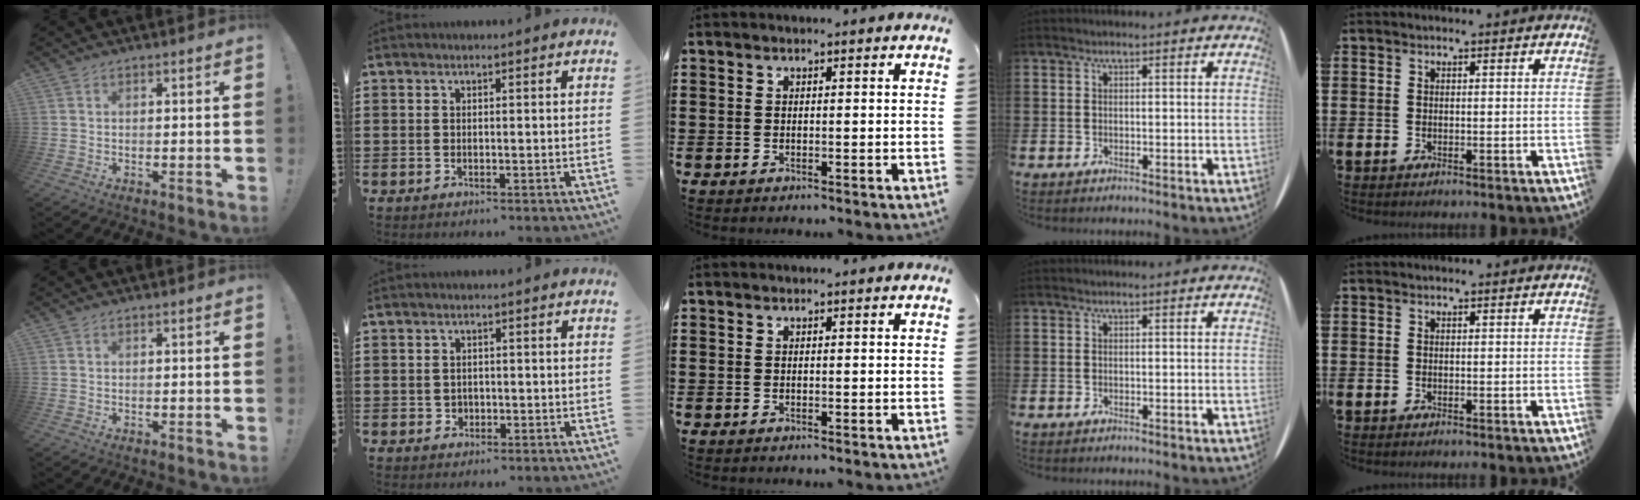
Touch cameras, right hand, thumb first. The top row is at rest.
{"index": {"total": 1.1, "force": [-0.1, 1.1, 0.2], "torque": [-0.007, 0.004, -0.004]}}